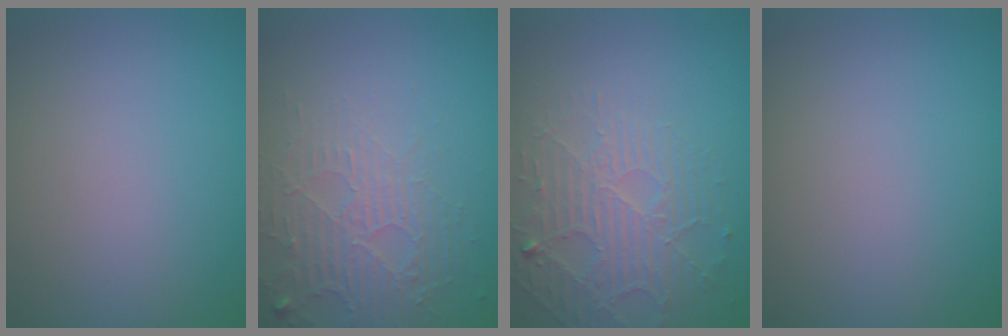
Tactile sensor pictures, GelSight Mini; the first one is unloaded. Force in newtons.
{"total": 3.8, "press": 3.3, "slide": 1.9}
{"total": 4.5, "press": 3.3, "slide": 3.1}
{"total": 0.0}